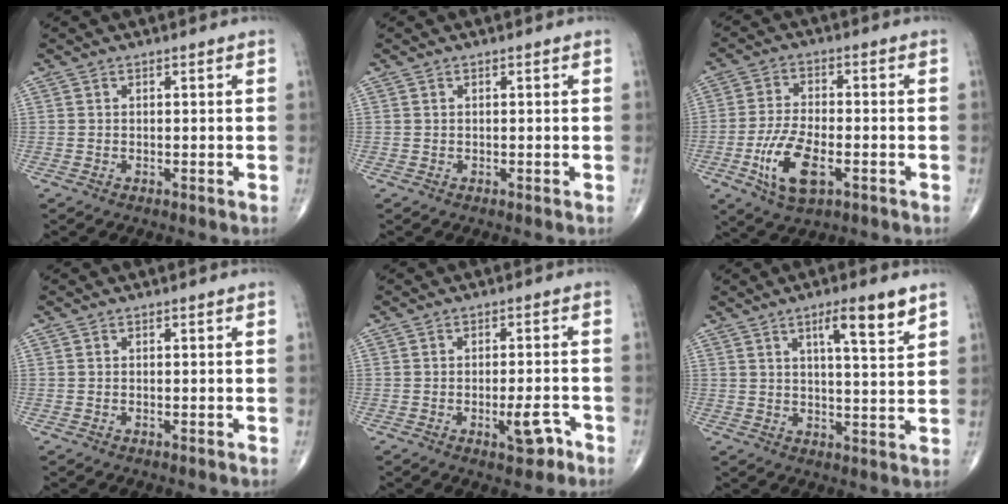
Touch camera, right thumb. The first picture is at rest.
{"total": 0.0}
{"total": 10.5, "force": [-3.7, 4.6, 8.6], "torque": [-0.175, 0.007, -0.067]}
{"total": 0.0}
{"total": 4.7, "force": [-2.4, 1.7, 3.7], "torque": [-0.045, 0.013, -0.030]}
{"total": 8.2, "force": [4.7, 1.2, 6.6], "torque": [-0.099, -0.026, 0.074]}